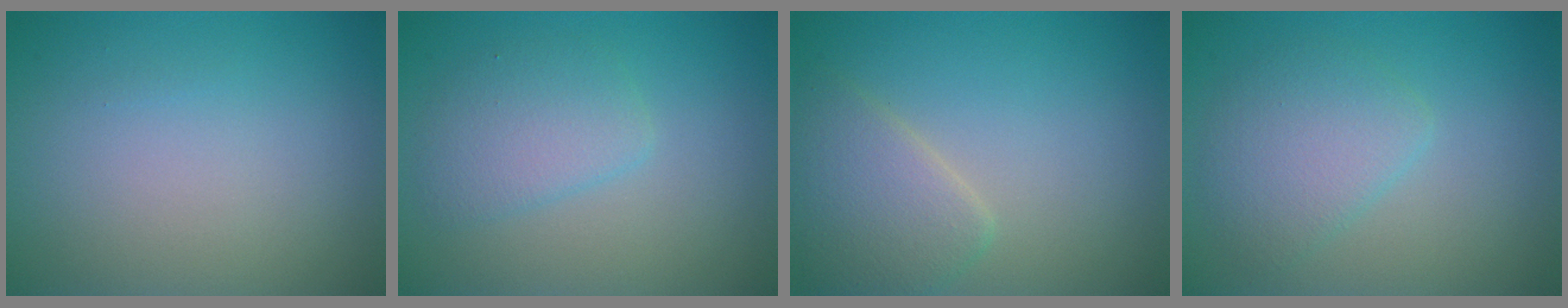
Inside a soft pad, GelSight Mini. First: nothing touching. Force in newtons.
{"total": 2.9, "press": 2.9, "slide": 0.1}
{"total": 3.6, "press": 3.6, "slide": 0.1}
{"total": 3.3, "press": 3.3, "slide": 0.2}